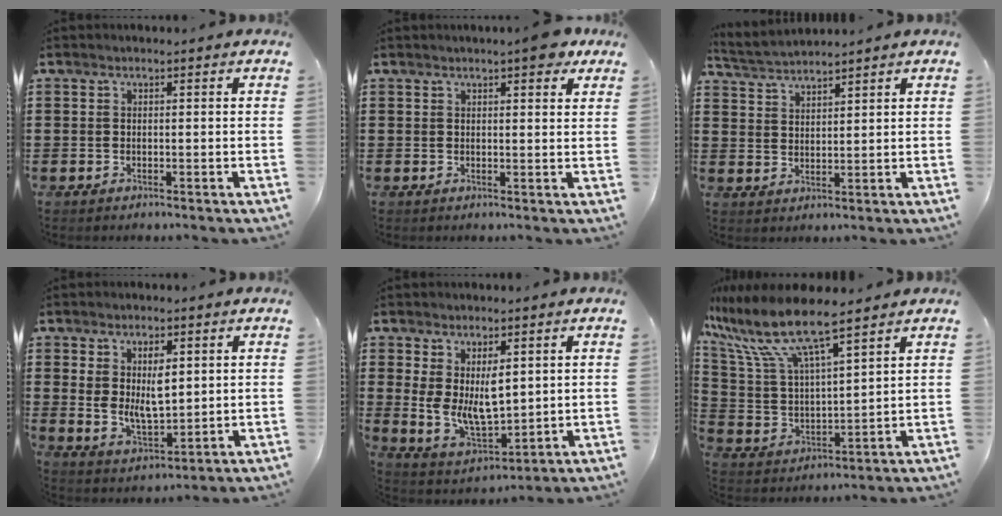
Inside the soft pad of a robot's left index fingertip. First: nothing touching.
{"total": 4.1, "force": [3.1, 0.8, 2.7], "torque": [-0.035, -0.006, 0.050]}
{"total": 2.7, "force": [2.7, 0.1, 0.2], "torque": [-0.016, -0.008, 0.048]}
{"total": 6.4, "force": [2.0, 3.1, 5.2], "torque": [-0.093, -0.002, 0.033]}
{"total": 7.1, "force": [2.4, 3.8, 5.4], "torque": [-0.109, -0.012, 0.046]}
{"total": 9.9, "force": [8.1, 1.3, 5.4], "torque": [-0.146, -0.045, 0.136]}